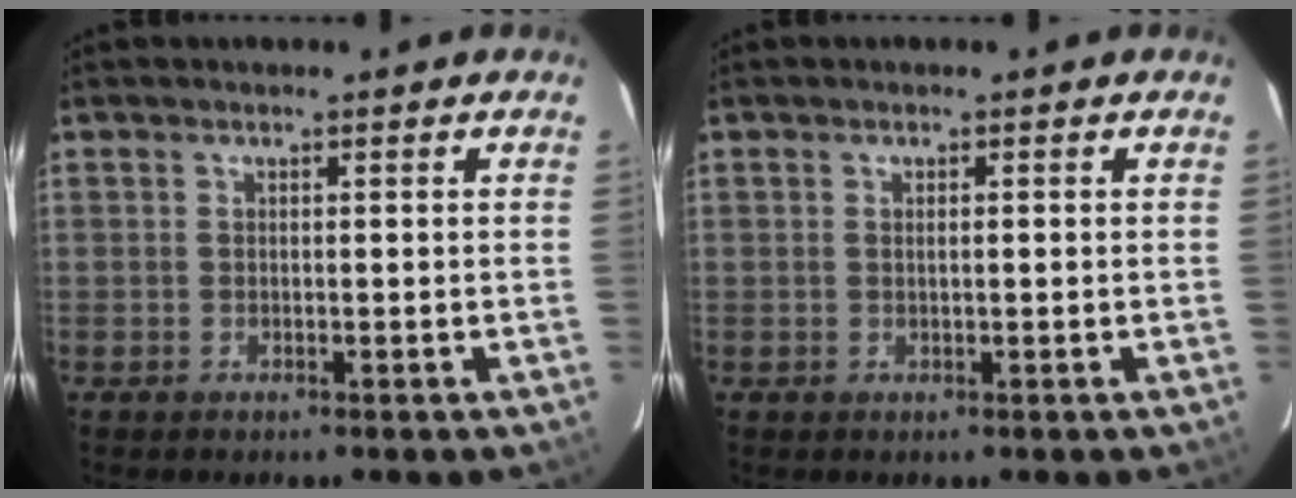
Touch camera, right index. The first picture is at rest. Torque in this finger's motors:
{"motor_torque": [-0.09, 0.07, -0.05, 0.00]}